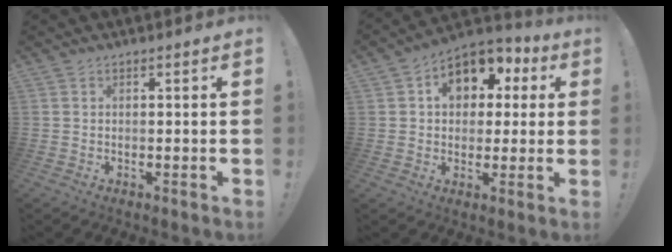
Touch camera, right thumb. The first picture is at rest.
{"total": 11.8, "force": [3.9, 8.9, 6.8], "torque": [-0.093, -0.010, 0.075]}